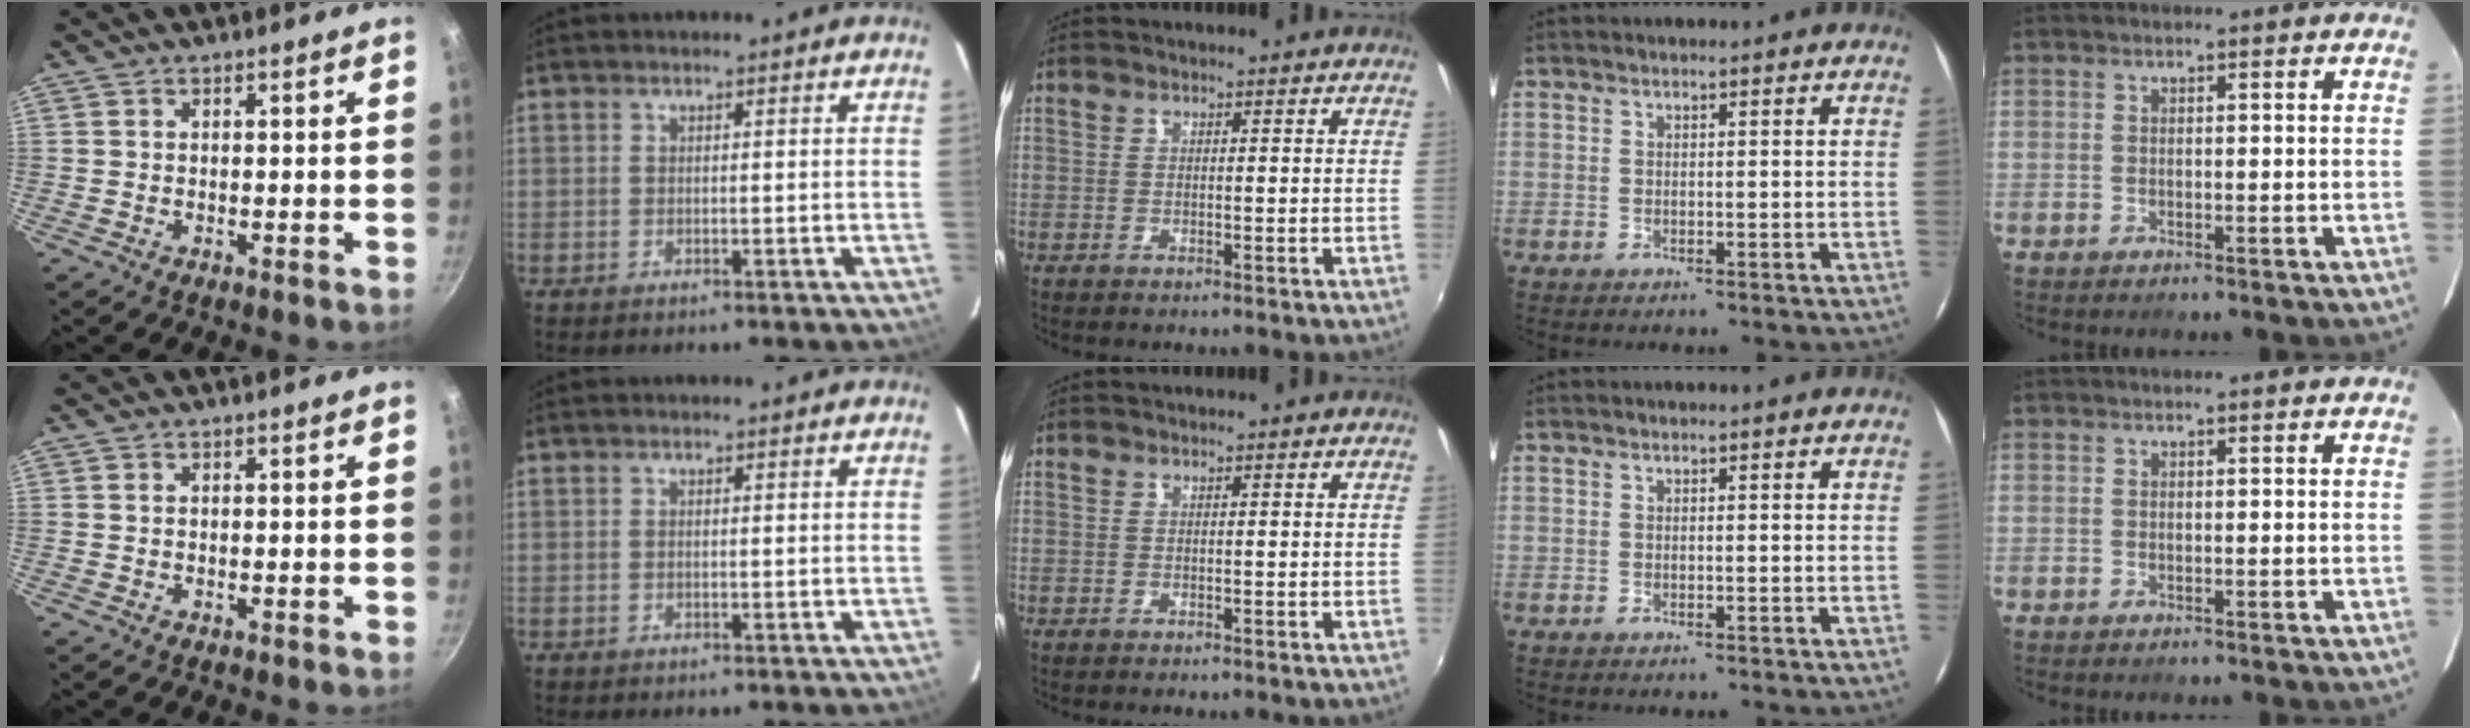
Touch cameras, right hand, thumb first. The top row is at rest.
{}